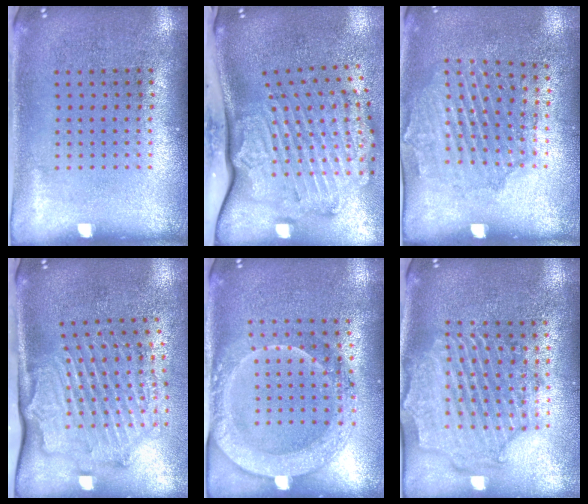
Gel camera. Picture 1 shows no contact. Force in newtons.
{"total": 3.5, "press": 2.5, "slide": 2.5}
{"total": 1.7, "press": 1.5, "slide": 0.8}
{"total": 2.1, "press": 2.1, "slide": 0.5}
{"total": 2.0, "press": 1.9, "slide": 0.6}
{"total": 2.3, "press": 2.2, "slide": 0.8}